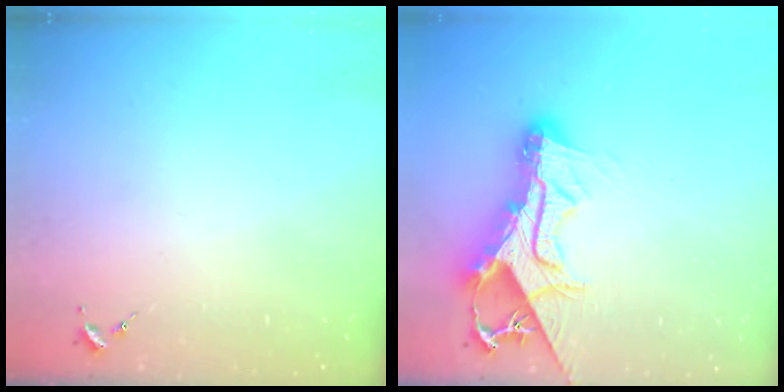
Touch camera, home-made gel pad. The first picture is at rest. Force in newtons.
{"total": 15.5, "press": 15.4, "slide": 1.6}